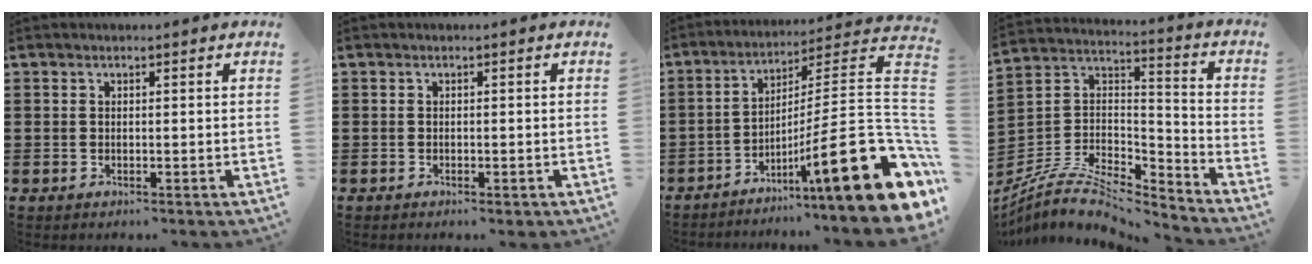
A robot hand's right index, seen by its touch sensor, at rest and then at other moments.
{"total": 0.6, "force": [-0.5, 0.1, 0.2], "torque": [-0.007, -0.004, -0.010]}
{"total": 18.6, "force": [-7.5, 3.4, 16.7], "torque": [-0.247, -0.008, -0.125]}
{"total": 8.0, "force": [-6.6, 2.8, 3.5], "torque": [-0.079, 0.005, -0.130]}